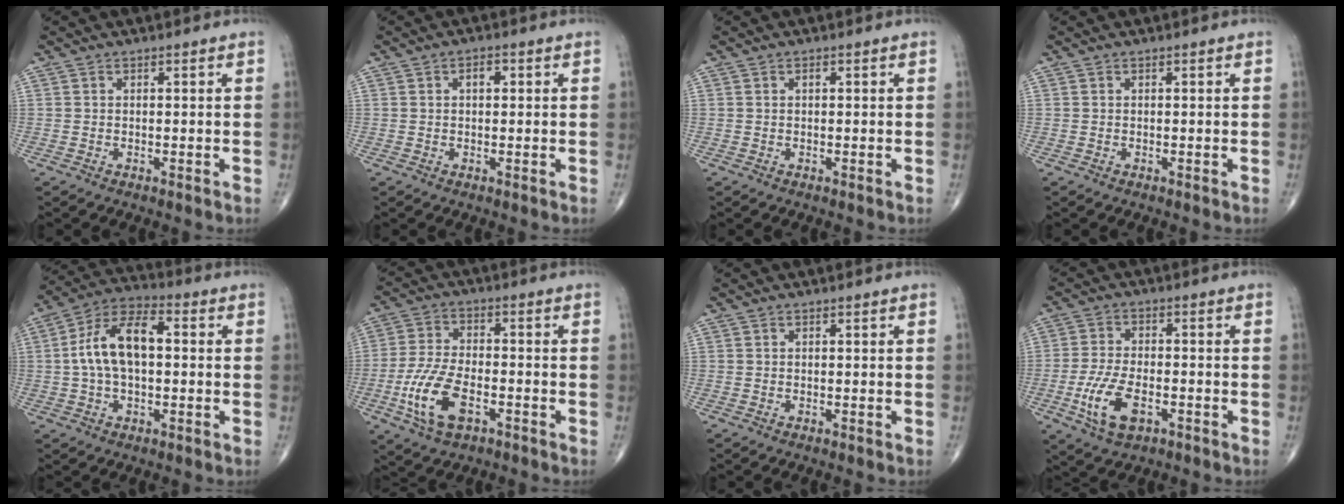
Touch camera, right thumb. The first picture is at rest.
{"total": 2.0, "force": [0.5, 1.2, 1.6], "torque": [-0.022, 0.007, 0.007]}
{"total": 0.5, "force": [0.2, 0.3, 0.4], "torque": [-0.007, 0.002, 0.003]}
{"total": 0.0}
{"total": 12.7, "force": [0.8, 6.8, 10.7], "torque": [-0.202, 0.033, 0.005]}
{"total": 11.3, "force": [-4.3, 5.6, 8.8], "torque": [-0.189, 0.013, -0.080]}
{"total": 0.0}
{"total": 9.1, "force": [-3.4, 4.5, 7.1], "torque": [-0.149, 0.007, -0.060]}